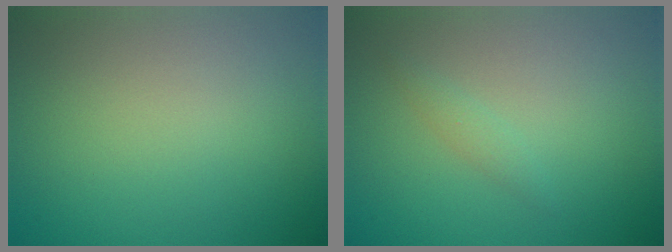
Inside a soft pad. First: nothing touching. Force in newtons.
{"total": 0.9, "press": 0.9, "slide": 0.0}